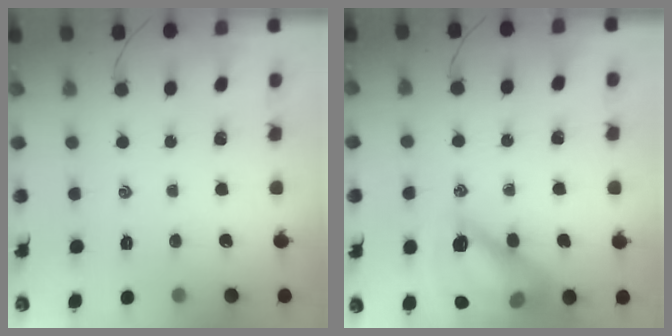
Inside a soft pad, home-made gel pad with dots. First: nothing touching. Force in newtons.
{"total": 15.4, "press": 14.9, "slide": 4.0}